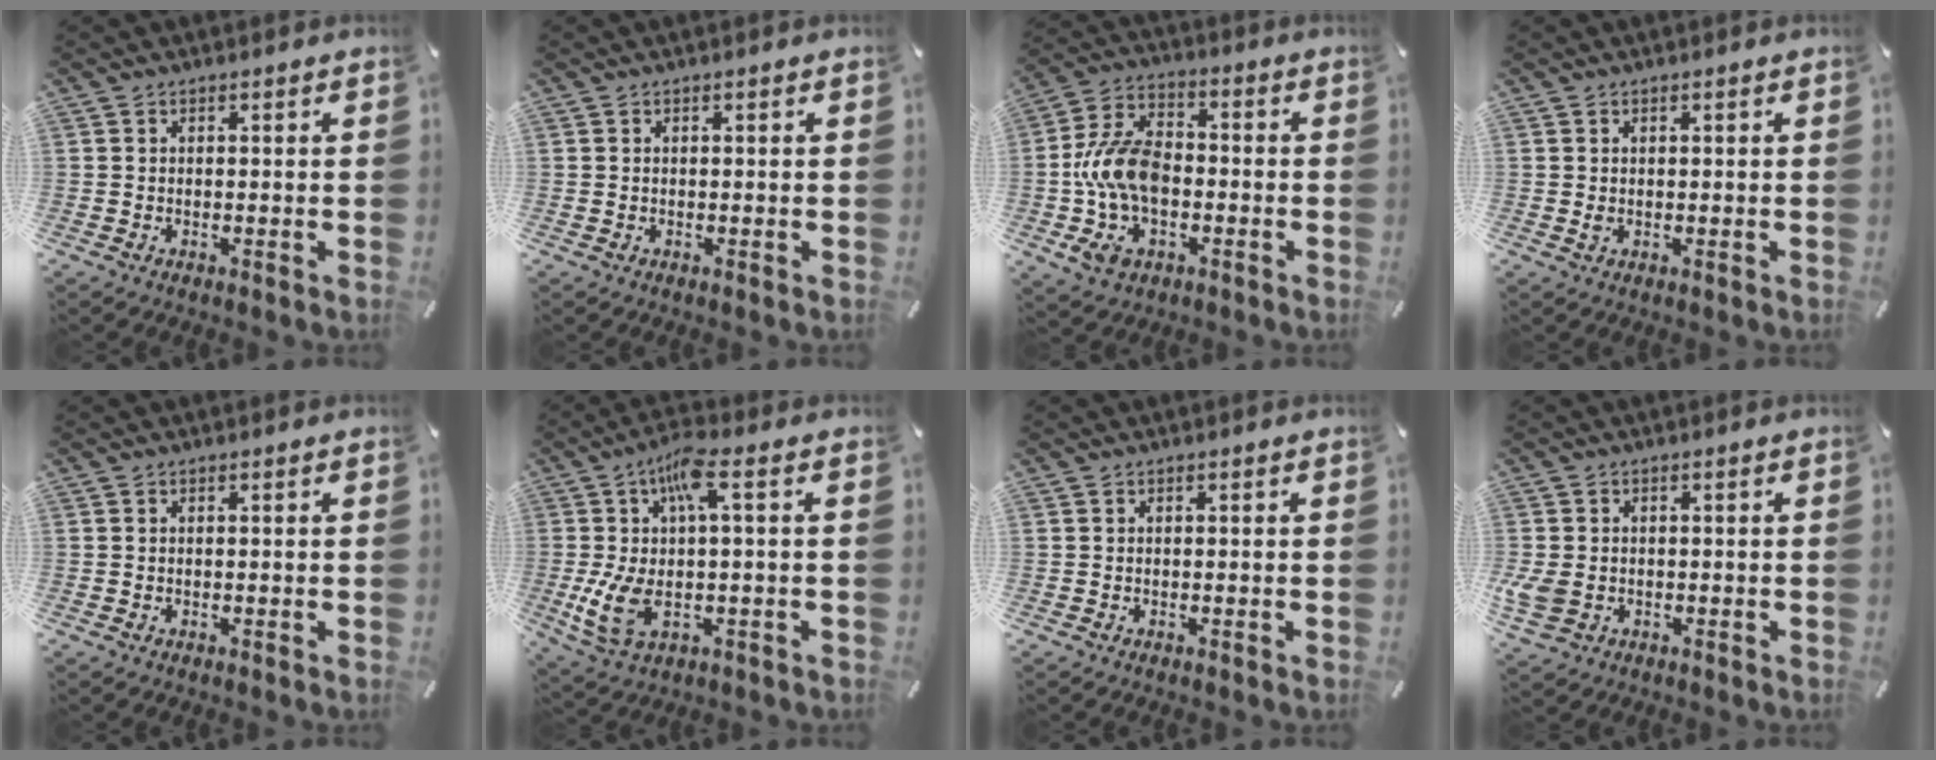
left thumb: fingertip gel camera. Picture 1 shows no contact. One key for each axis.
{"total": 0.0}
{"total": 13.8, "fx": -2.9, "fy": 9.5, "fz": 9.6, "tx": -0.202, "ty": 0.011, "tz": -0.048}
{"total": 0.8, "fx": 0.1, "fy": 0.6, "fz": 0.5, "tx": -0.003, "ty": -0.003, "tz": 0.000}
{"total": 0.0}
{"total": 13.6, "fx": 1.6, "fy": 4.7, "fz": 12.6, "tx": -0.263, "ty": -0.007, "tz": 0.026}
{"total": 0.0}
{"total": 5.5, "fx": -1.0, "fy": 4.3, "fz": 3.2, "tx": -0.088, "ty": -0.002, "tz": -0.018}